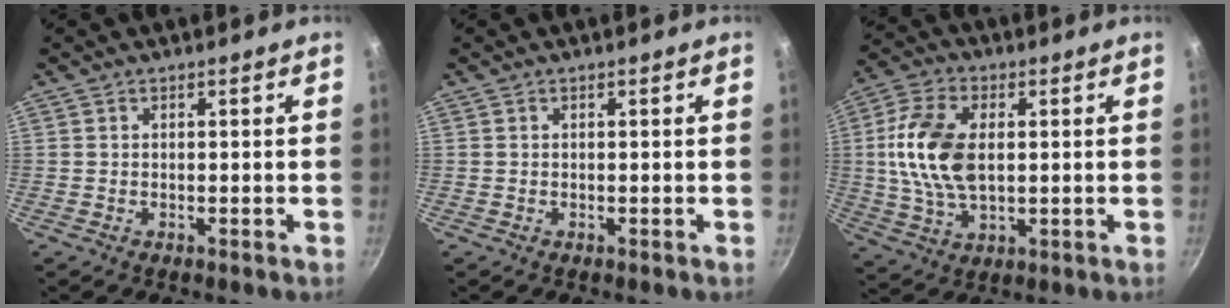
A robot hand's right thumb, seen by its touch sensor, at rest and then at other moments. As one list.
[{"total": 0.0}, {"total": 13.9, "force": [1.4, 8.2, 11.1], "torque": [-0.207, 0.005, 0.023]}]